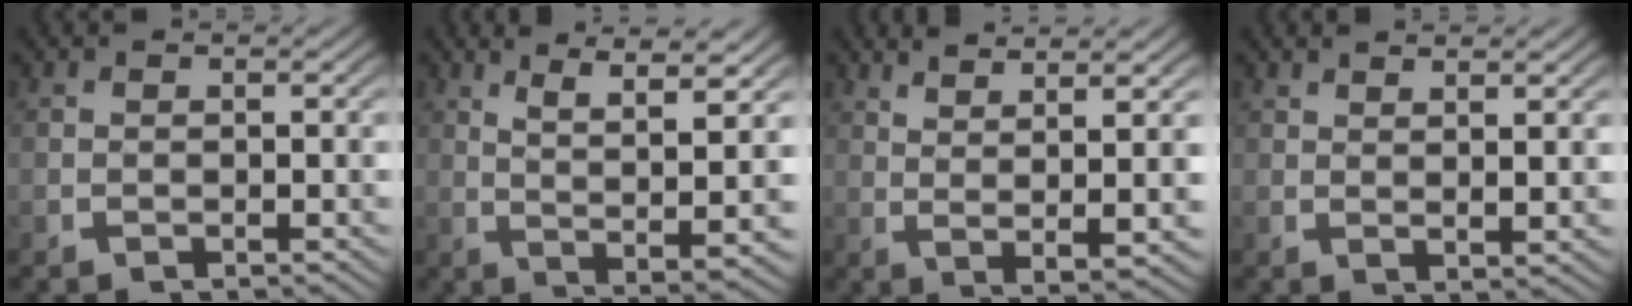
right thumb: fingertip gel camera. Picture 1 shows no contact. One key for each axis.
{"total": 8.4, "fx": 2.9, "fy": 3.1, "fz": 7.3, "tx": -0.119, "ty": 0.000, "tz": 0.047}
{"total": 6.4, "fx": 2.3, "fy": 1.5, "fz": 5.7, "tx": -0.093, "ty": -0.006, "tz": 0.050}
{"total": 1.9, "fx": 1.7, "fy": -0.1, "fz": 0.9, "tx": -0.016, "ty": -0.004, "tz": 0.035}